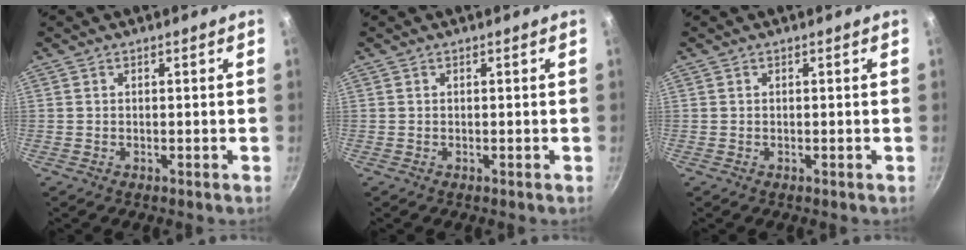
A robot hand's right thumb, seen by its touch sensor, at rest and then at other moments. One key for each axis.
{"total": 0.0}
{"total": 0.0}